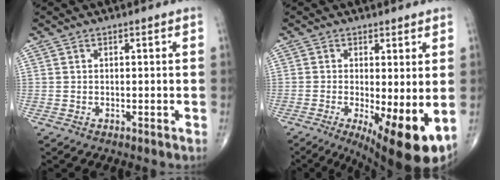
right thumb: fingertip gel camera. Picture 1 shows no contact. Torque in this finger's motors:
{"motor_torque": [0.34, 1.09, 0.10, -0.10, 0.14]}